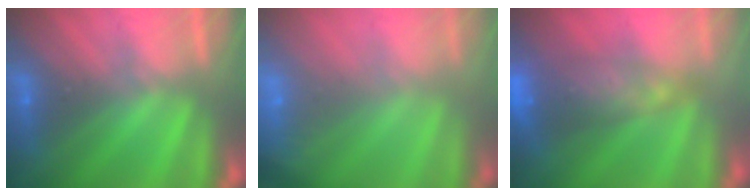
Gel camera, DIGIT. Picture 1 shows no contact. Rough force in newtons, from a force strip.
{"total": 6.0}
{"total": 7.3}